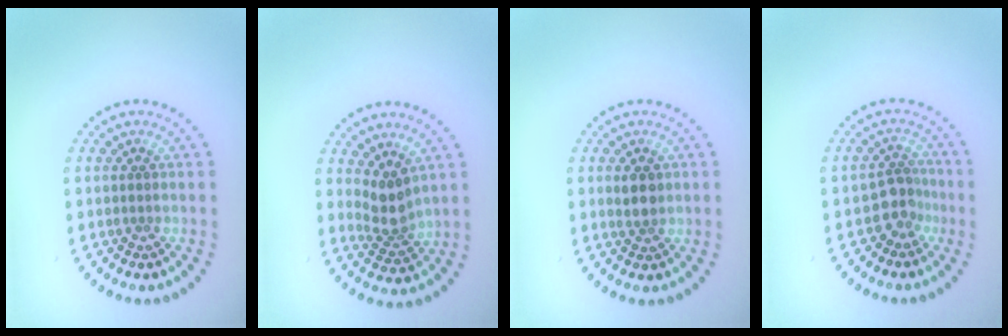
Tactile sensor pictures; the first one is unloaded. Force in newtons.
{"total": 2.9, "press": 2.3, "slide": 1.8}
{"total": 2.0, "press": 1.9, "slide": 0.5}
{"total": 2.5, "press": 1.9, "slide": 1.7}